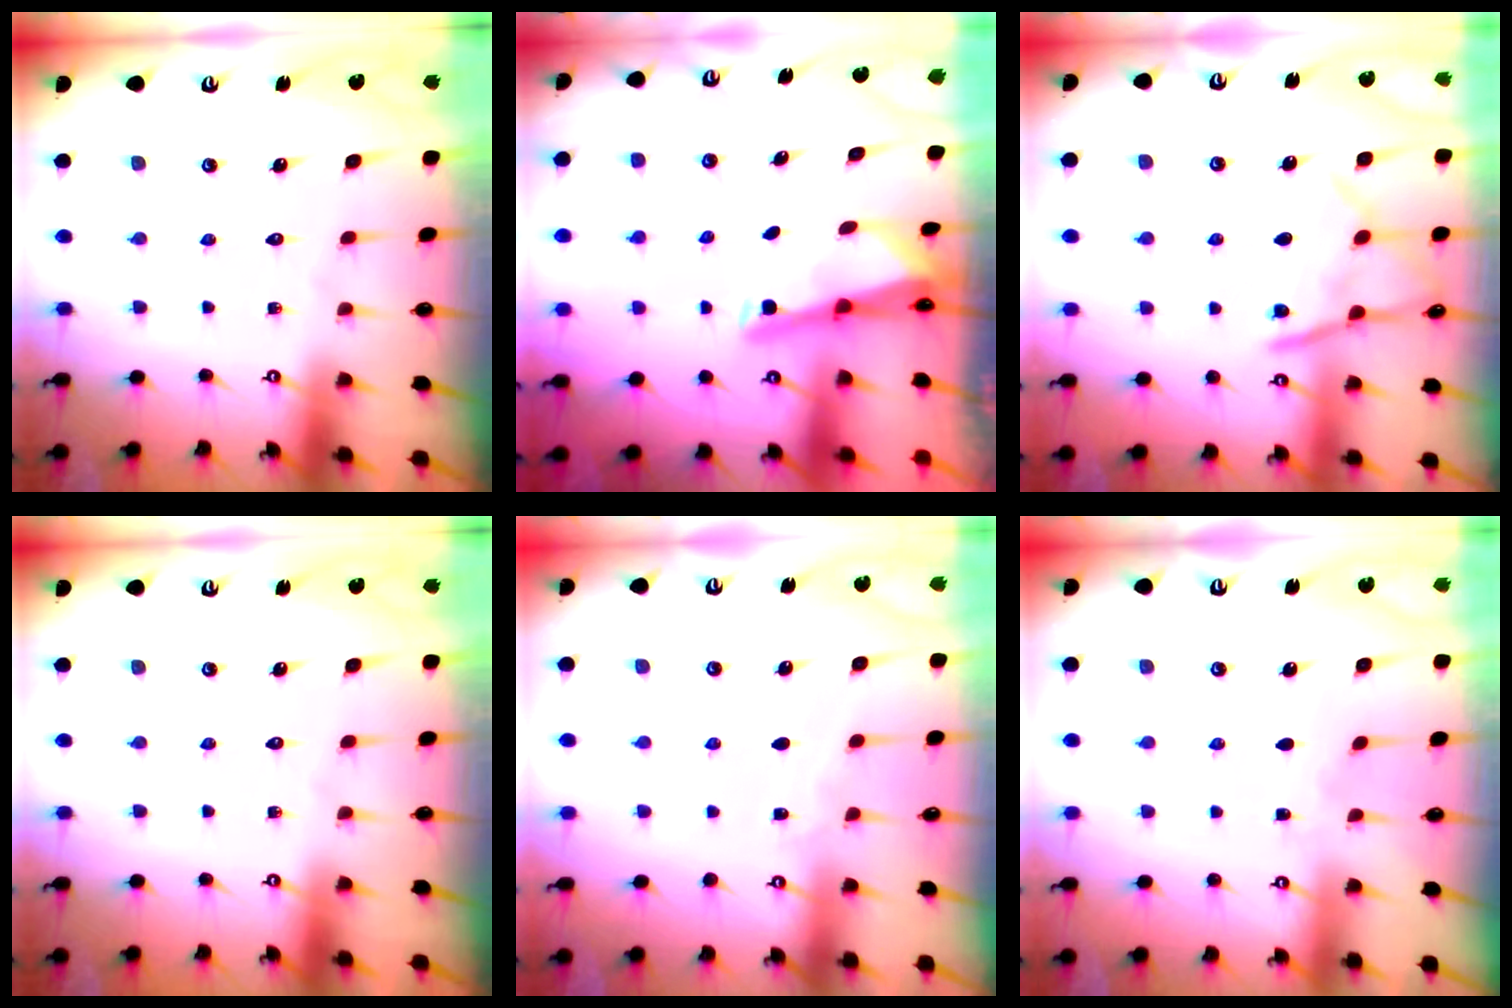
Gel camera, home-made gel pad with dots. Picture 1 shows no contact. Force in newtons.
{"total": 2.7, "press": 2.6, "slide": 0.2}
{"total": 11.8, "press": 11.8, "slide": 1.3}
{"total": 0.0}
{"total": 3.6, "press": 3.6, "slide": 0.5}
{"total": 1.6, "press": 1.6, "slide": 0.3}